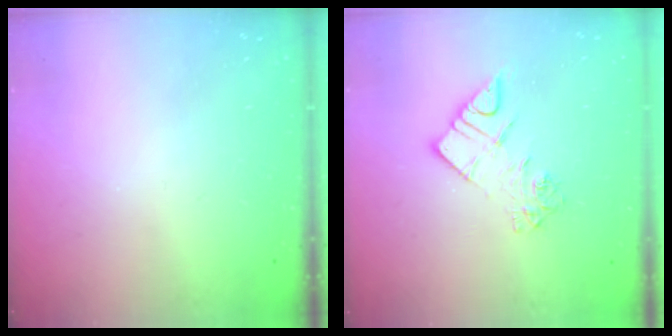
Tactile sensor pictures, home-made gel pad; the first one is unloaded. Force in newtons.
{"total": 9.8, "press": 9.8, "slide": 0.9}